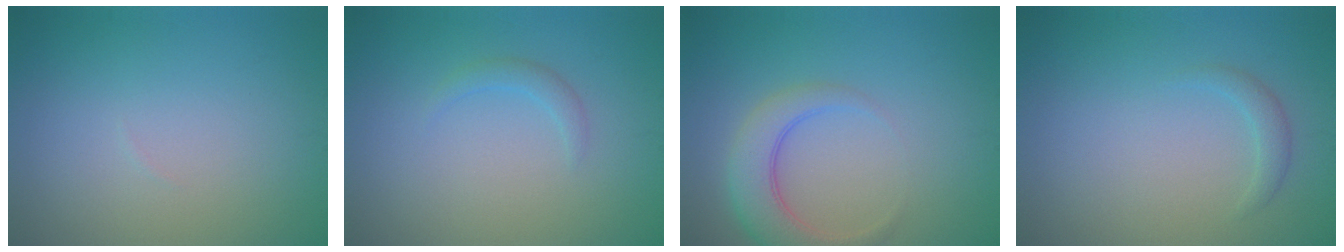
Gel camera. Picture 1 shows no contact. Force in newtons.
{"total": 1.2, "press": 1.2, "slide": 0.1}
{"total": 4.4, "press": 4.4, "slide": 0.4}
{"total": 1.2, "press": 1.2, "slide": 0.0}